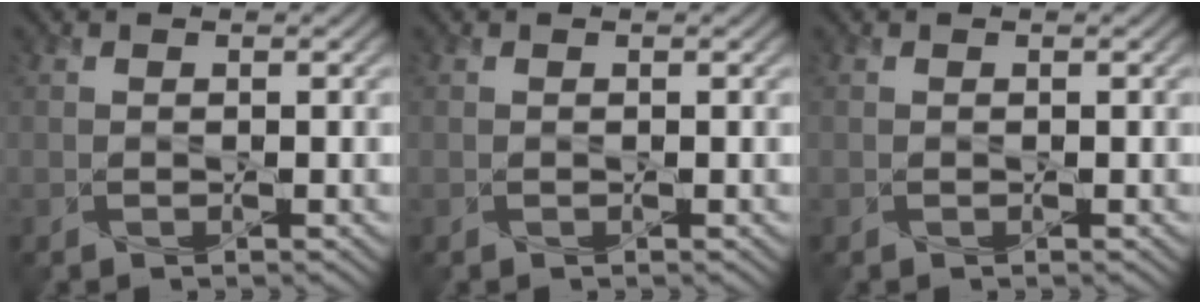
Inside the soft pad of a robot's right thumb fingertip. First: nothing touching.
{"total": 0.0}
{"total": 0.0}